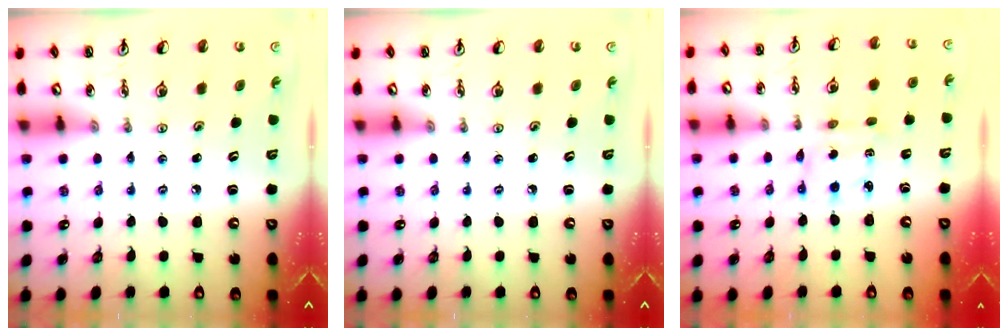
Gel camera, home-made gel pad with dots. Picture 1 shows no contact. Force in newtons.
{"total": 0.0}
{"total": 2.1, "press": 2.0, "slide": 0.8}